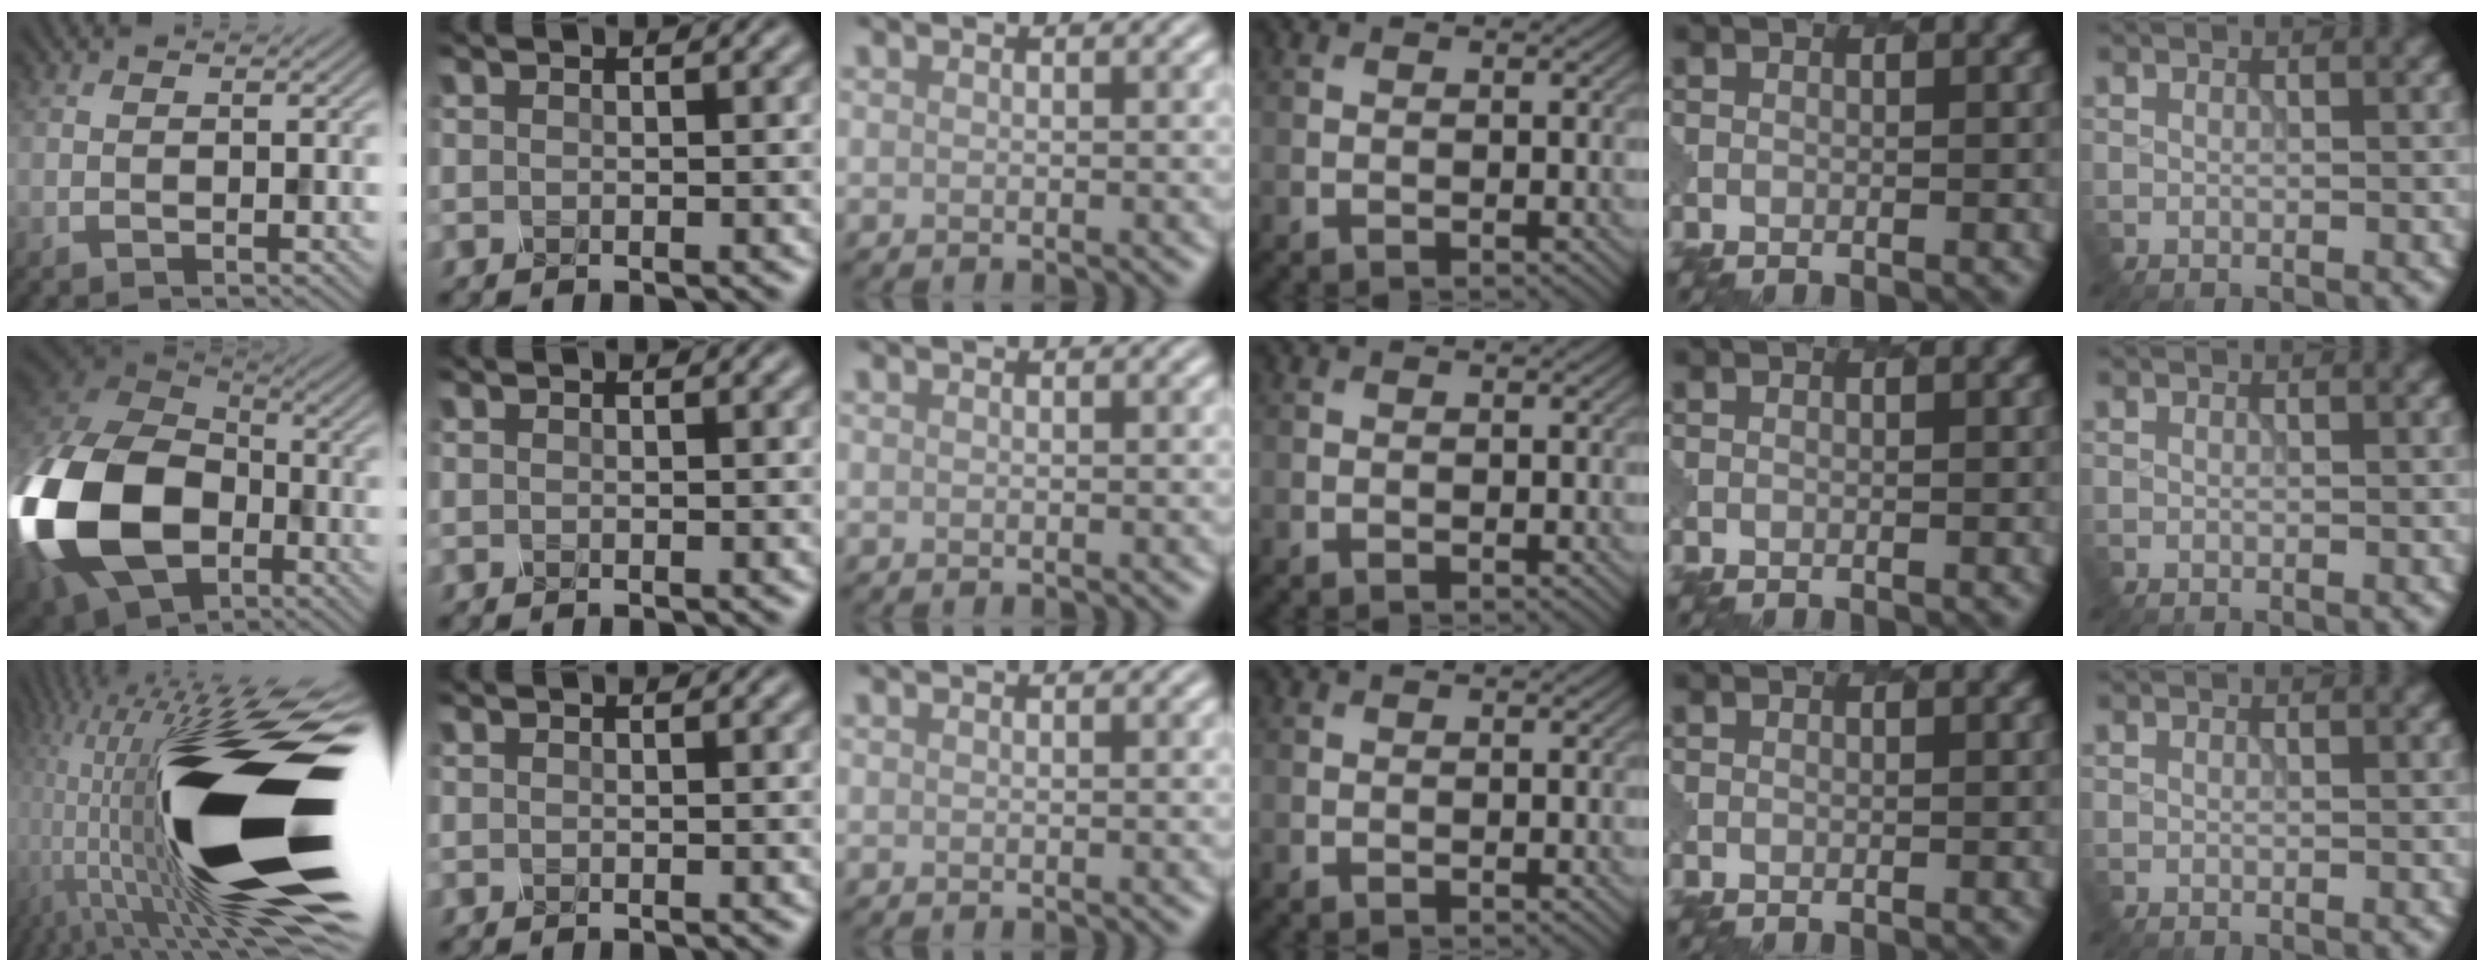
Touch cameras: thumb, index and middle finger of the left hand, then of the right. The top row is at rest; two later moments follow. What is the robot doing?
{"motion": "dispense", "object": "spray bottle"}